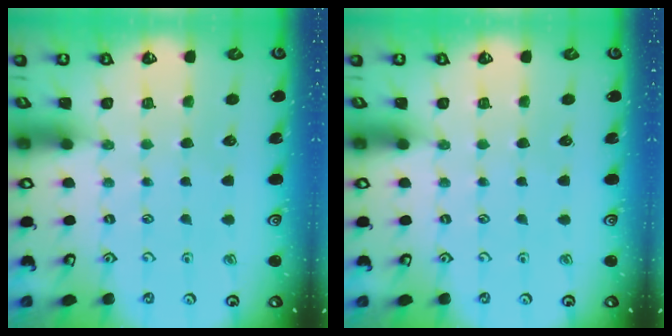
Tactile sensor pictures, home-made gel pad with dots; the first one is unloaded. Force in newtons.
{"total": 0.0}